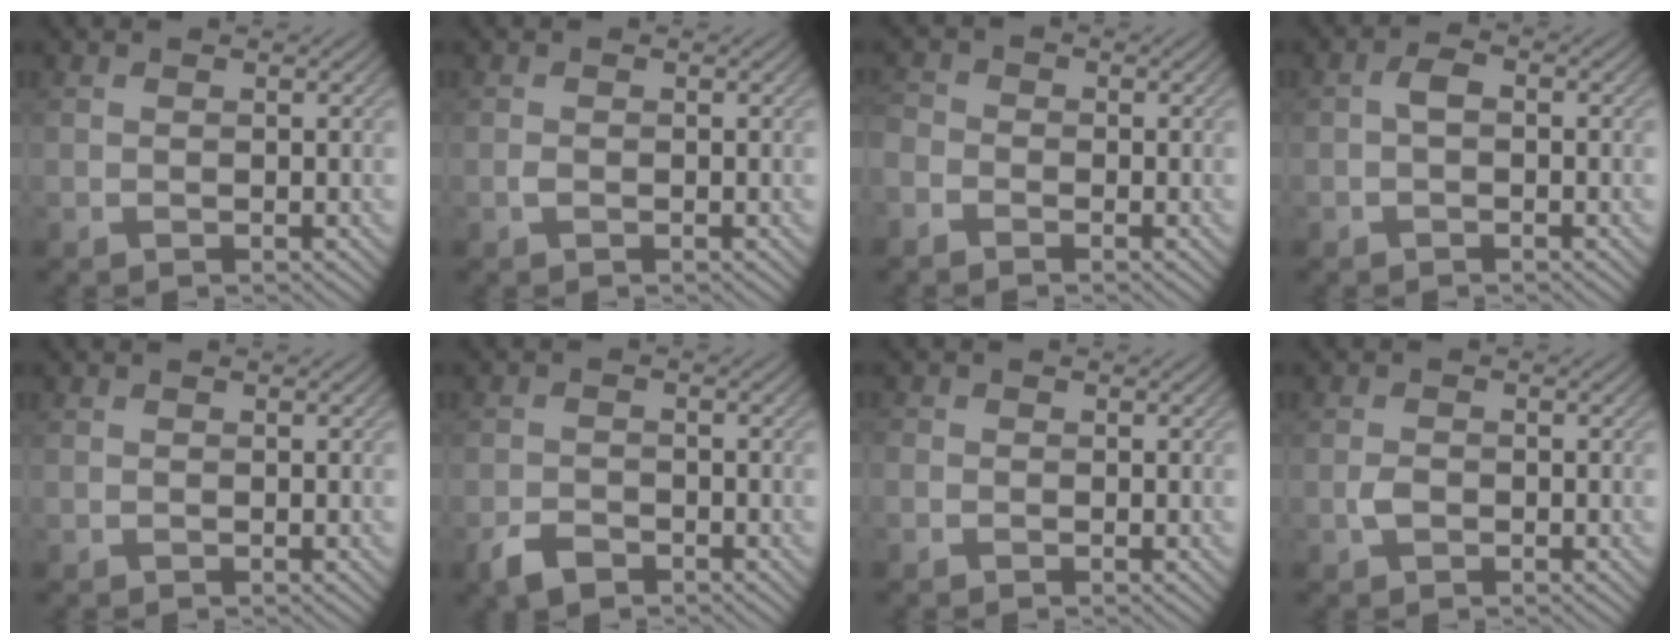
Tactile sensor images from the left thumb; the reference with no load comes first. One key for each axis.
{"total": 0.5, "fx": -0.3, "fy": 0.3, "fz": 0.4, "tx": -0.009, "ty": 0.000, "tz": -0.005}
{"total": 2.6, "fx": -1.9, "fy": 1.5, "fz": 0.9, "tx": -0.023, "ty": -0.001, "tz": -0.053}
{"total": 1.7, "fx": -0.5, "fy": 0.9, "fz": 1.3, "tx": -0.026, "ty": 0.007, "tz": -0.011}
{"total": 0.0}
{"total": 3.0, "fx": -2.2, "fy": 1.5, "fz": 1.4, "tx": -0.032, "ty": -0.004, "tz": -0.048}
{"total": 1.1, "fx": -0.6, "fy": 0.9, "fz": 0.2, "tx": -0.003, "ty": -0.004, "tz": -0.012}
{"total": 1.5, "fx": -0.6, "fy": 1.0, "fz": 0.9, "tx": -0.021, "ty": 0.000, "tz": -0.013}